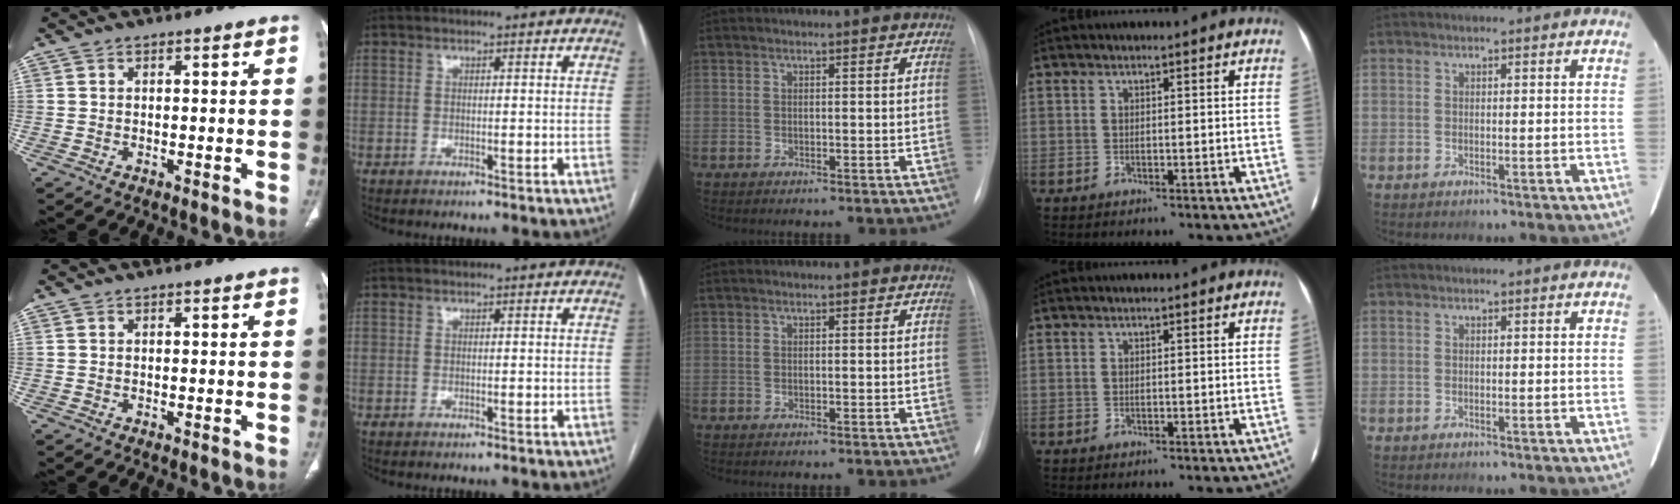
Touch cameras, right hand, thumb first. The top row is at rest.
{}